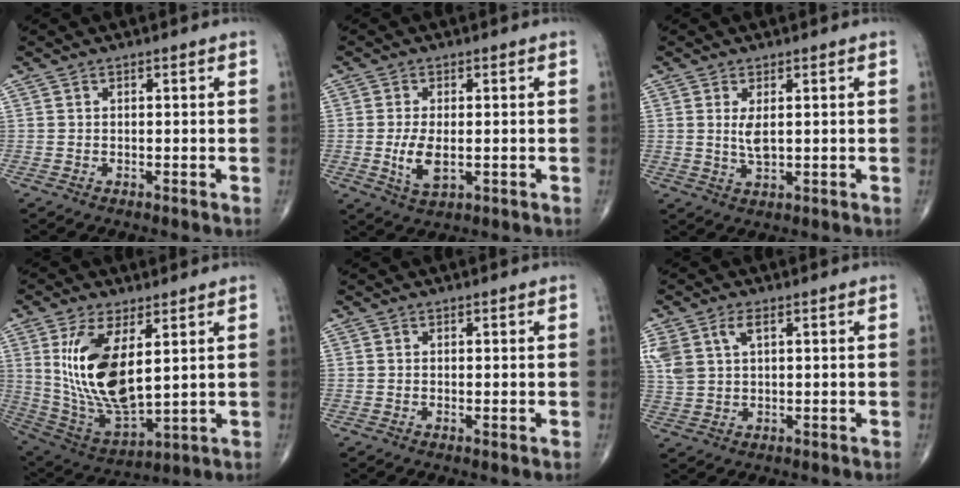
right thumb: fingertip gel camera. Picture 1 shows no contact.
{"total": 5.5, "force": [-0.7, 2.6, 4.8], "torque": [-0.095, -0.011, -0.007]}
{"total": 3.2, "force": [0.6, 1.2, 2.9], "torque": [-0.056, -0.011, 0.018]}
{"total": 17.1, "force": [4.2, 7.6, 14.7], "torque": [-0.280, -0.026, 0.100]}
{"total": 0.6, "force": [0.1, 0.1, 0.6], "torque": [-0.013, -0.003, 0.001]}
{"total": 6.7, "force": [2.8, 3.6, 4.9], "torque": [-0.118, 0.006, 0.061]}